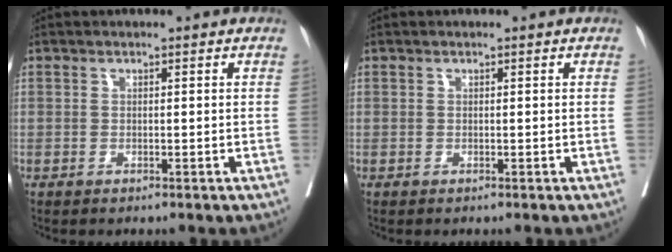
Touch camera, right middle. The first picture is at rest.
{"total": 0.0}